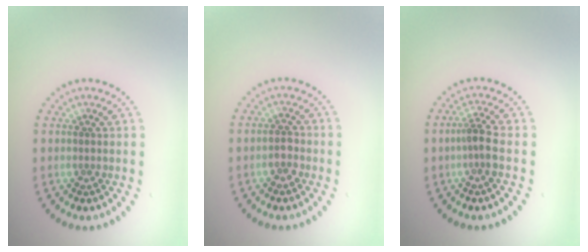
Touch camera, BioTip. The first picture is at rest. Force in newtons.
{"total": 1.5, "press": 1.4, "slide": 0.6}
{"total": 2.2, "press": 1.7, "slide": 1.4}